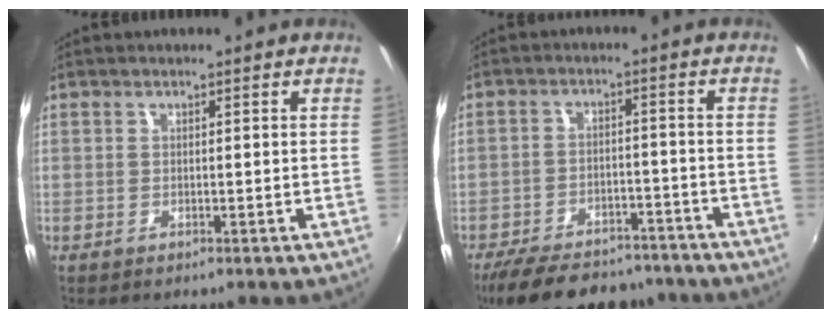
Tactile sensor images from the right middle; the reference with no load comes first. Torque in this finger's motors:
{"motor_torque": [1.04, -1.10, 0.12, 0.06]}